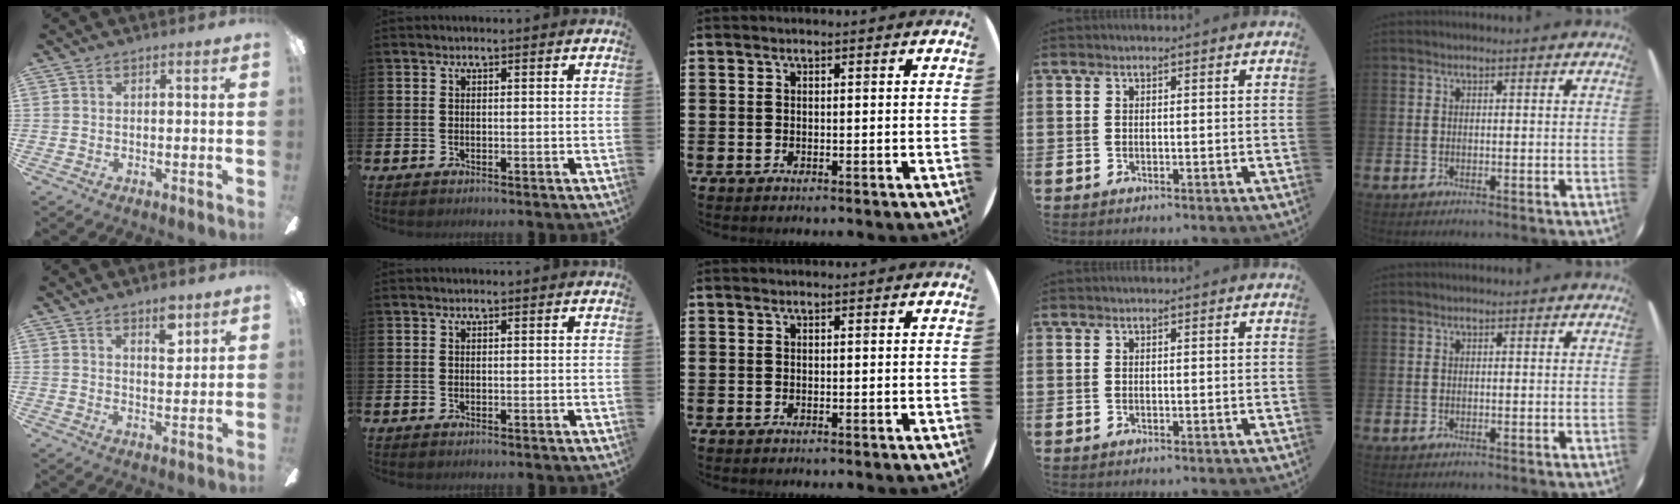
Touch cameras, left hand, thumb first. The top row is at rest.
{"thumb": {"total": 6.0, "force": [4.2, 2.3, 3.7], "torque": [-0.041, -0.021, 0.067]}}